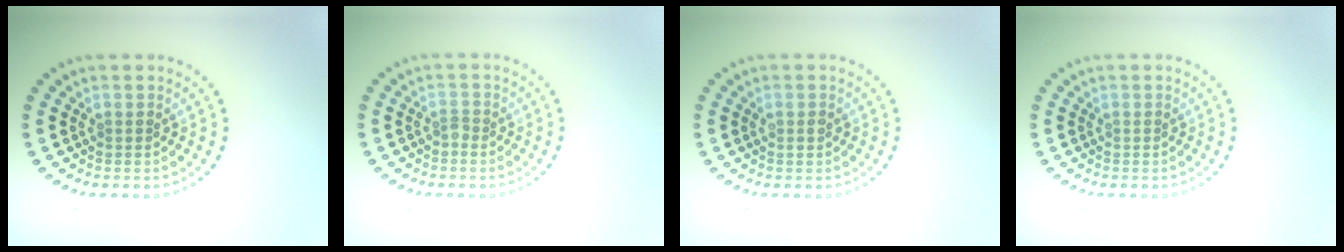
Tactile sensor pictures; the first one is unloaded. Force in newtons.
{"total": 0.7, "press": 0.5, "slide": 0.5}
{"total": 0.9, "press": 0.8, "slide": 0.3}
{"total": 0.0}